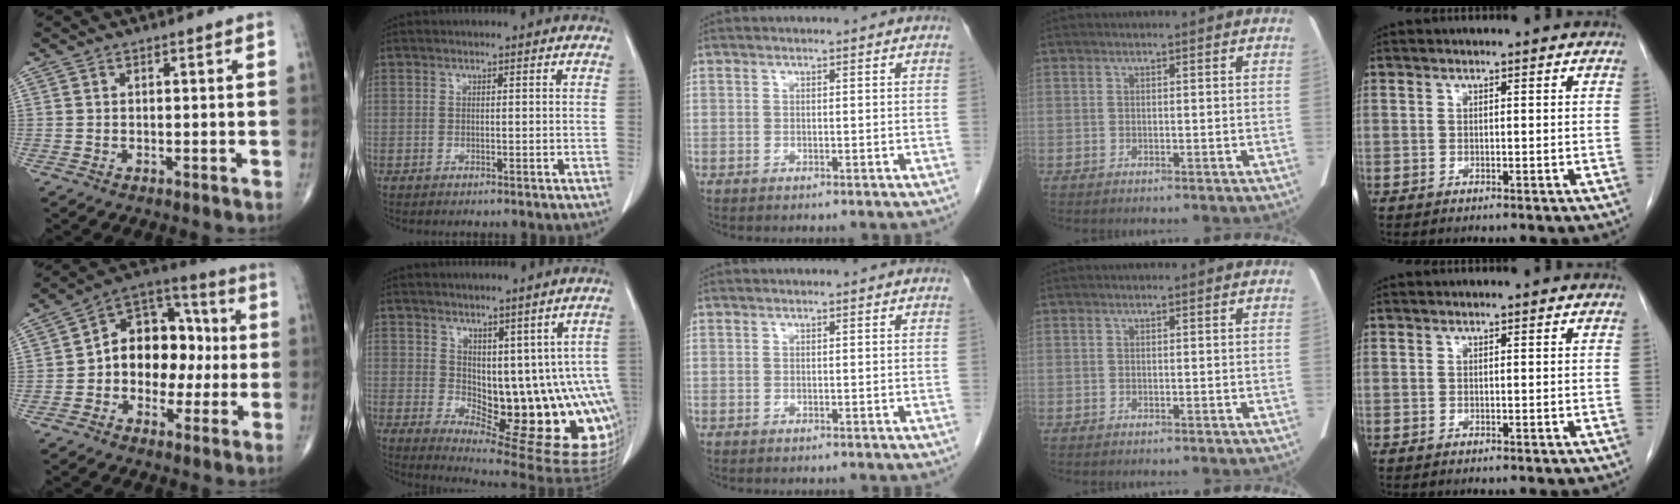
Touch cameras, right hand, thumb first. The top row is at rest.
{"thumb": {"total": 15.3, "force": [-0.6, 11.0, 10.6], "torque": [-0.112, 0.044, -0.019]}, "index": {"total": 15.2, "force": [-0.1, 7.1, 13.5], "torque": [-0.138, -0.003, 0.015]}}